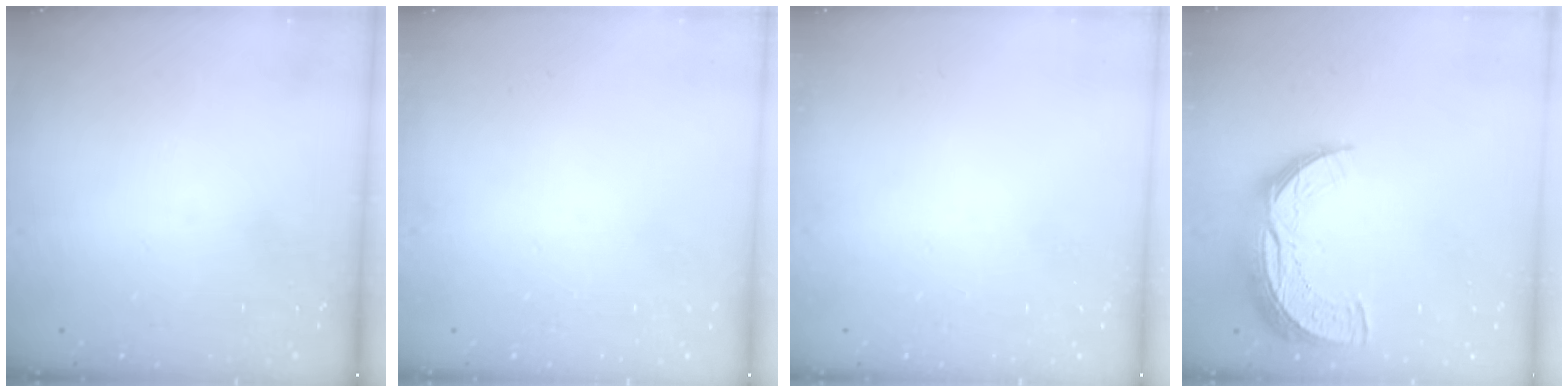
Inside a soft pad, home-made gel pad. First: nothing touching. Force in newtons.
{"total": 0.0}
{"total": 0.0}
{"total": 12.8, "press": 12.7, "slide": 1.0}